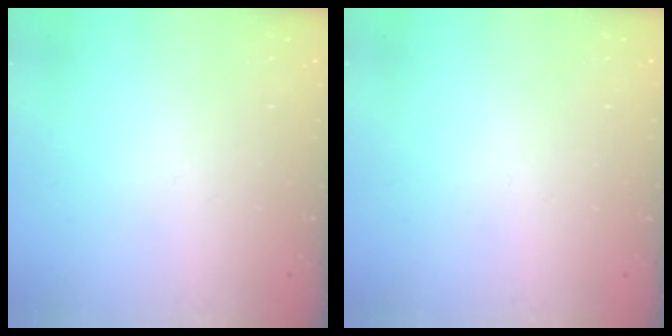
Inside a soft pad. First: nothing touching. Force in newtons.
{"total": 0.0}